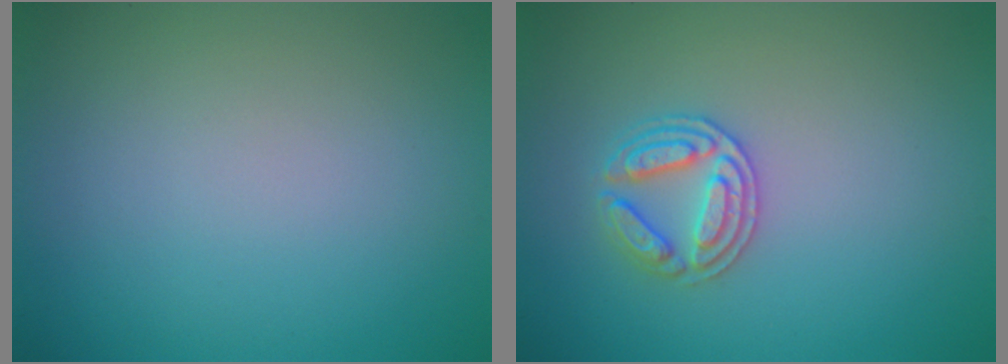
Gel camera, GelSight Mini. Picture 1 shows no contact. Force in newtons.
{"total": 2.7, "press": 2.7, "slide": 0.4}